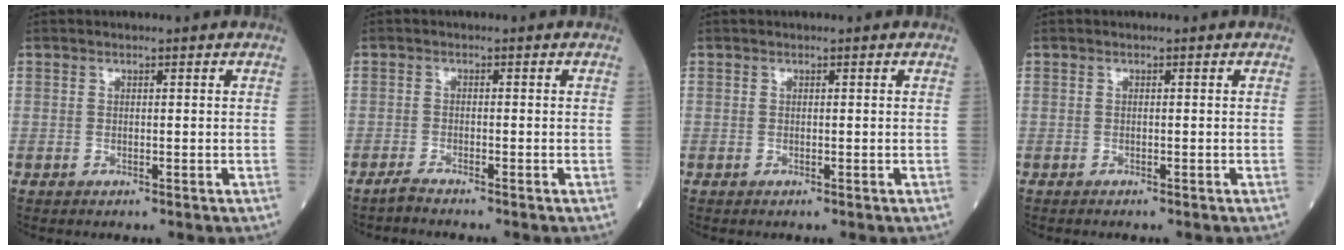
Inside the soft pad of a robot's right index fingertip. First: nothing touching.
{"total": 1.5, "force": [-1.4, -0.4, 0.4], "torque": [-0.017, -0.004, -0.026]}
{"total": 0.0}
{"total": 0.7, "force": [-0.6, 0.0, 0.3], "torque": [0.000, 0.000, -0.009]}